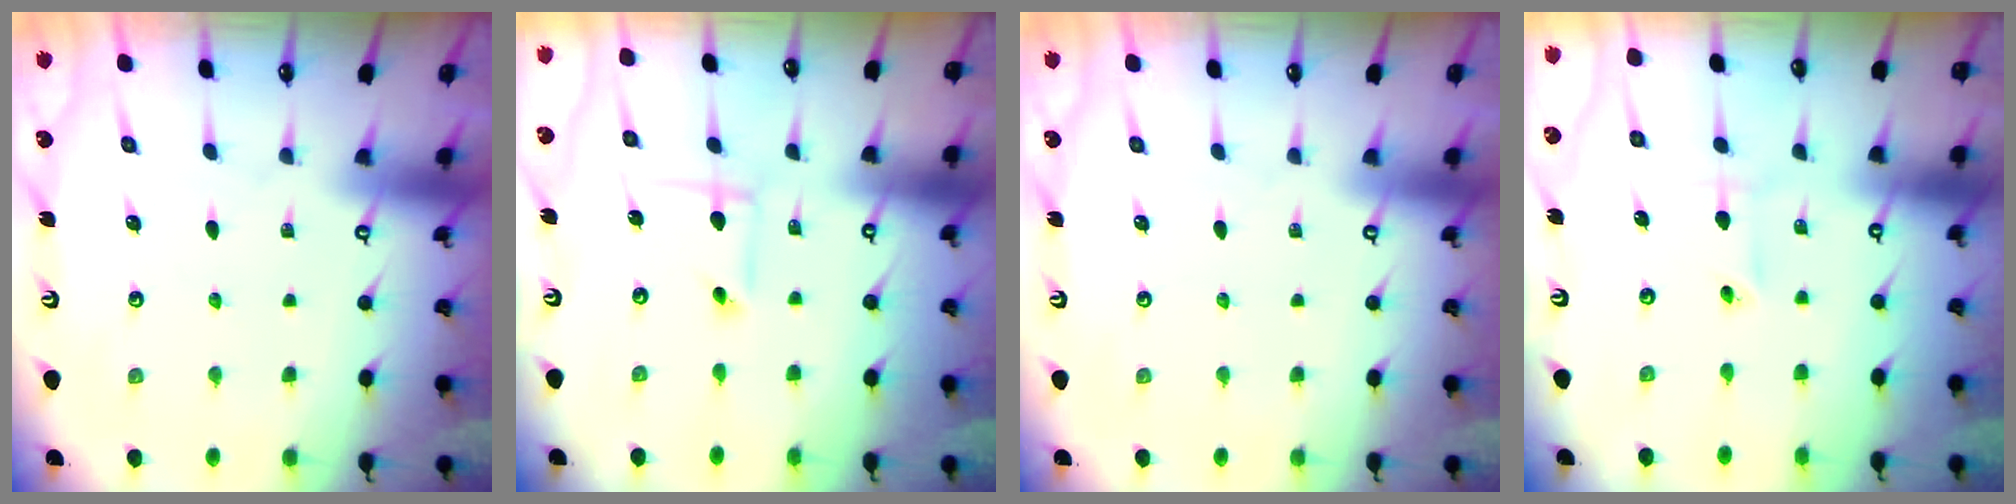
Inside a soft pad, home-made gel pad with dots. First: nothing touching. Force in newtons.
{"total": 3.9, "press": 3.9, "slide": 0.3}
{"total": 0.0}
{"total": 2.1, "press": 2.0, "slide": 0.5}